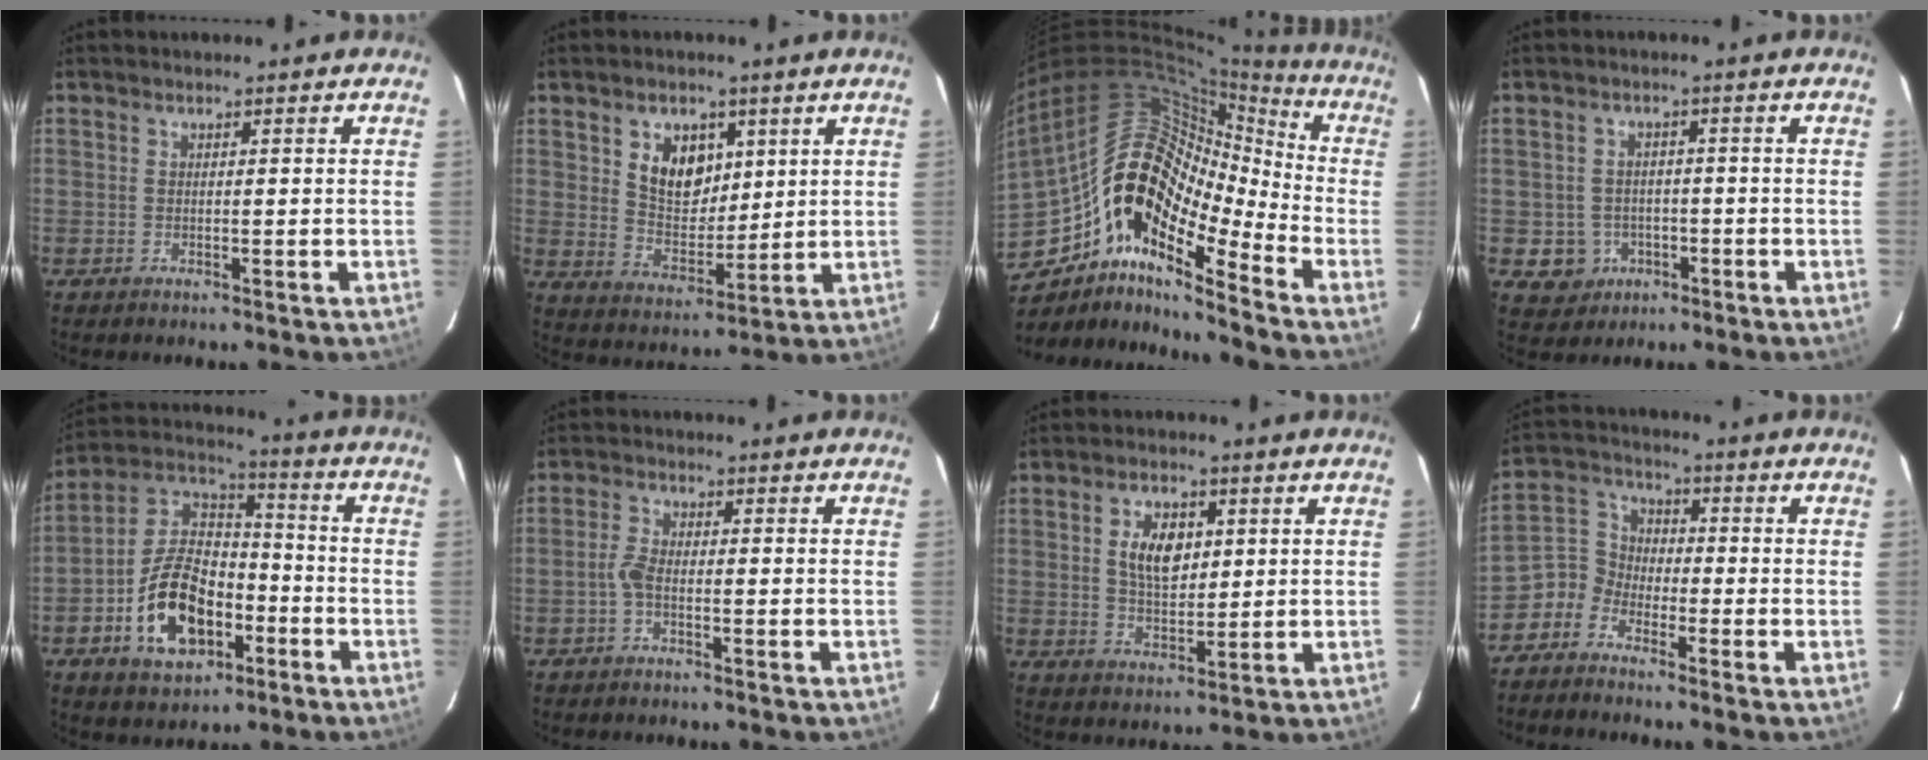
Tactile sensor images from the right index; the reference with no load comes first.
{"total": 9.3, "force": [3.7, 6.4, 5.7], "torque": [-0.095, 0.004, 0.078]}
{"total": 19.3, "force": [-10.1, 8.7, 13.9], "torque": [-0.223, -0.004, -0.203]}
{"total": 5.6, "force": [-1.8, 5.3, 0.6], "torque": [-0.025, 0.018, -0.015]}
{"total": 15.6, "force": [-6.2, 9.3, 10.9], "torque": [-0.218, 0.021, -0.102]}
{"total": 2.3, "force": [-1.1, 0.7, 1.9], "torque": [-0.047, 0.006, -0.024]}
{"total": 7.2, "force": [2.0, 4.0, 5.6], "torque": [-0.101, 0.007, 0.042]}
{"total": 5.6, "force": [-3.7, 3.9, 1.5], "torque": [-0.039, 0.022, -0.094]}